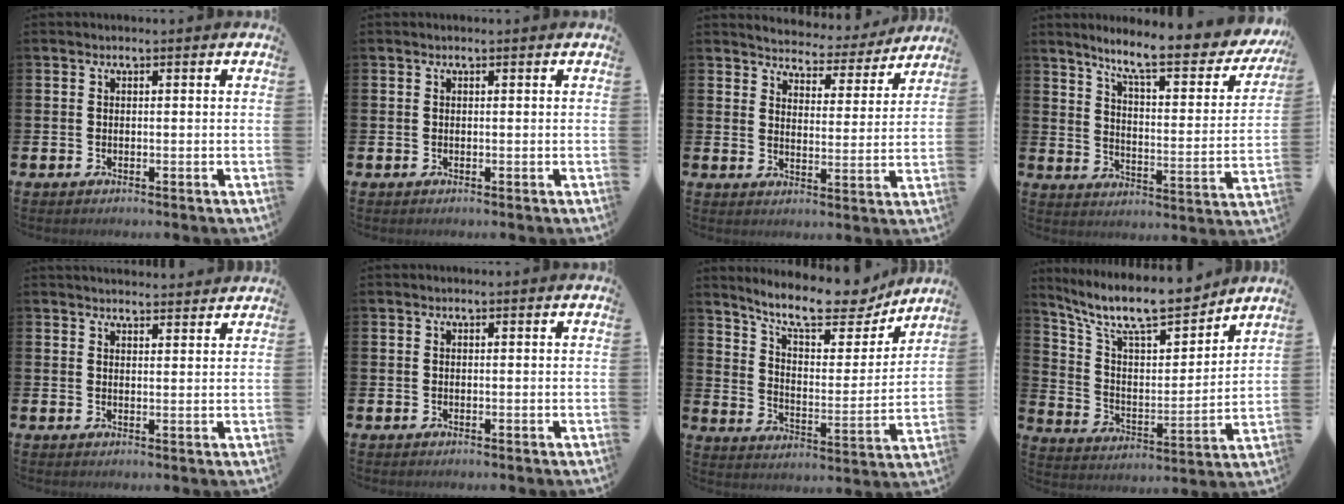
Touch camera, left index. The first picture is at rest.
{"total": 0.0}
{"total": 4.5, "force": [4.4, 1.1, 0.1], "torque": [-0.014, -0.044, 0.070]}
{"total": 8.7, "force": [7.2, 1.2, 4.7], "torque": [-0.107, -0.055, 0.112]}
{"total": 2.8, "force": [2.8, 0.3, 0.0], "torque": [0.004, -0.018, 0.048]}
{"total": 0.0}
{"total": 11.2, "force": [10.1, 2.3, 4.3], "torque": [-0.104, -0.068, 0.173]}
{"total": 11.6, "force": [10.1, 3.0, 4.8], "torque": [-0.125, -0.068, 0.176]}